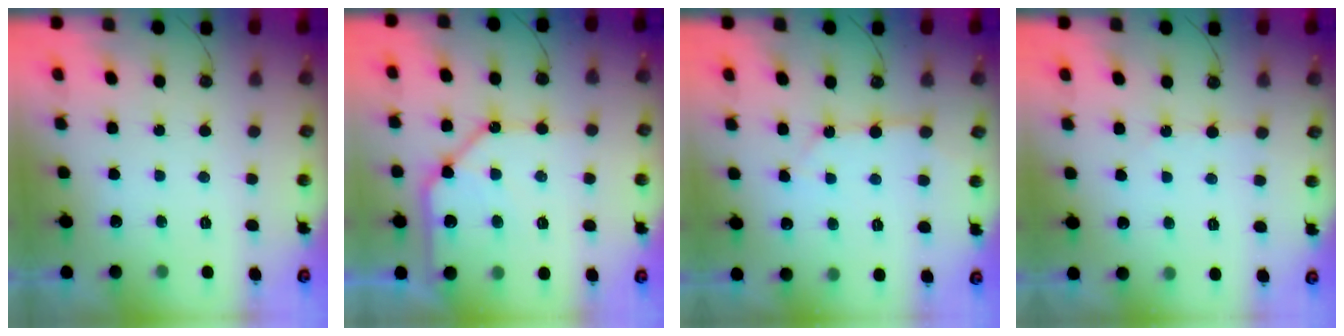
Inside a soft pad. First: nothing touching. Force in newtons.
{"total": 15.1, "press": 14.9, "slide": 1.8}
{"total": 3.6, "press": 3.6, "slide": 0.4}
{"total": 2.8, "press": 2.8, "slide": 0.4}